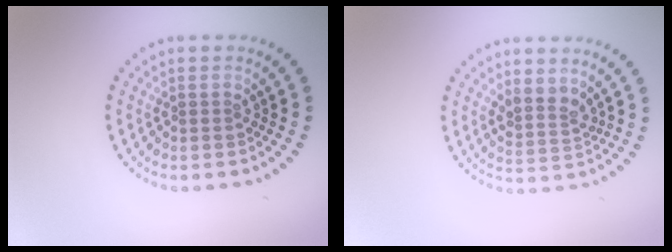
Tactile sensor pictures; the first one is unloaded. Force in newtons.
{"total": 2.4, "press": 1.9, "slide": 1.5}